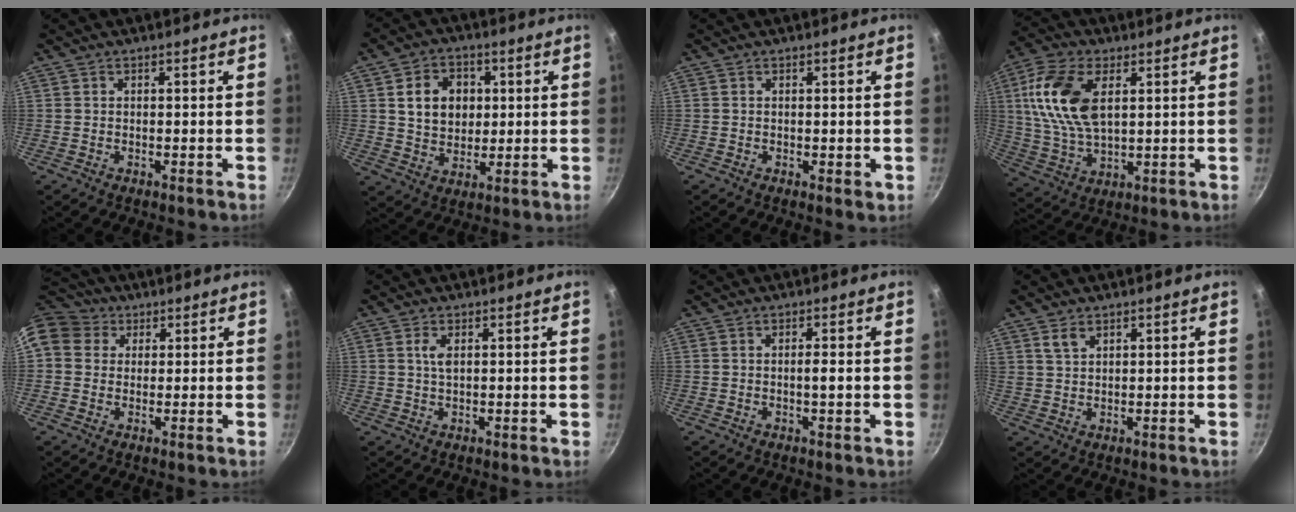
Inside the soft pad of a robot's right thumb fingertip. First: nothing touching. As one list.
[{"total": 10.3, "force": [2.1, 8.2, 5.8], "torque": [-0.066, -0.001, 0.035]}, {"total": 0.9, "force": [-0.1, 0.4, 0.8], "torque": [-0.009, -0.002, -0.002]}, {"total": 15.2, "force": [4.0, 8.4, 12.0], "torque": [-0.231, -0.004, 0.078]}, {"total": 11.8, "force": [4.1, 9.8, 5.3], "torque": [-0.094, 0.020, 0.062]}, {"total": 2.2, "force": [0.7, 0.9, 1.9], "torque": [-0.036, -0.001, 0.015]}, {"total": 1.6, "force": [-0.2, 0.0, 1.6], "torque": [-0.030, -0.001, -0.004]}, {"total": 3.1, "force": [1.9, 1.7, 1.9], "torque": [-0.032, -0.004, 0.040]}]